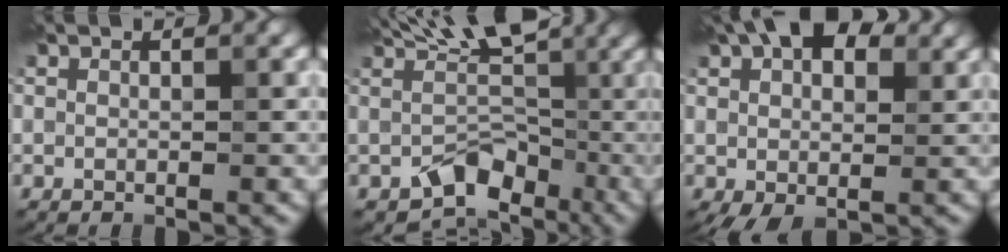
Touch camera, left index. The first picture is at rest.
{"total": 5.7, "force": [-0.7, 4.3, 3.7], "torque": [-0.034, -0.005, -0.017]}
{"total": 8.0, "force": [2.1, 4.8, 6.1], "torque": [-0.108, 0.018, 0.026]}